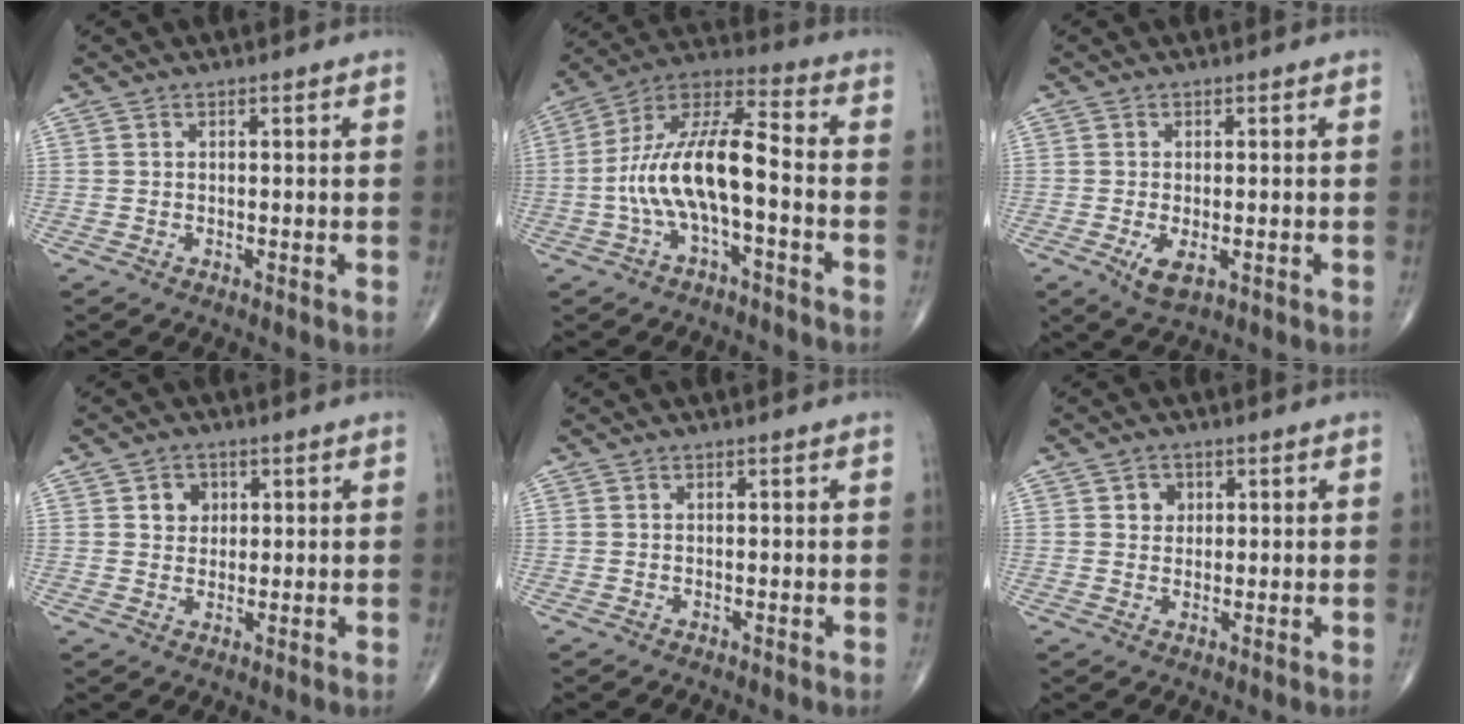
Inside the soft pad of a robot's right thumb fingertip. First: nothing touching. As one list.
[{"total": 14.6, "force": [-3.0, 5.0, 13.3], "torque": [-0.266, 0.054, -0.060]}, {"total": 3.9, "force": [-1.2, 1.7, 3.3], "torque": [-0.060, -0.010, -0.016]}, {"total": 3.7, "force": [1.2, 3.1, 1.5], "torque": [-0.004, -0.003, 0.017]}, {"total": 0.0}, {"total": 2.7, "force": [0.9, 2.4, 1.0], "torque": [0.000, -0.003, 0.011]}]